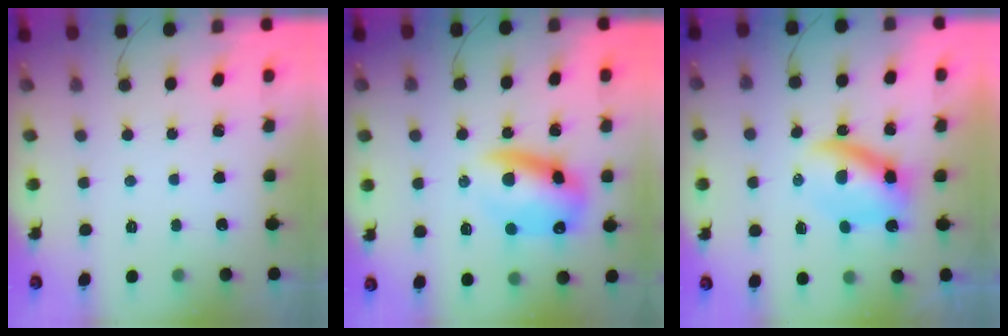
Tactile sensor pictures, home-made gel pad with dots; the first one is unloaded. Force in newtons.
{"total": 13.0, "press": 12.5, "slide": 3.4}
{"total": 6.5, "press": 6.5, "slide": 0.7}